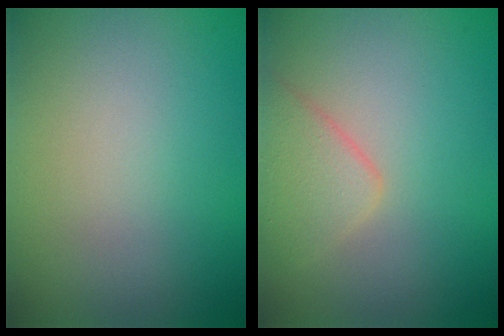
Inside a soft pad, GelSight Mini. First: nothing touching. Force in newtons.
{"total": 2.7, "press": 2.7, "slide": 0.1}